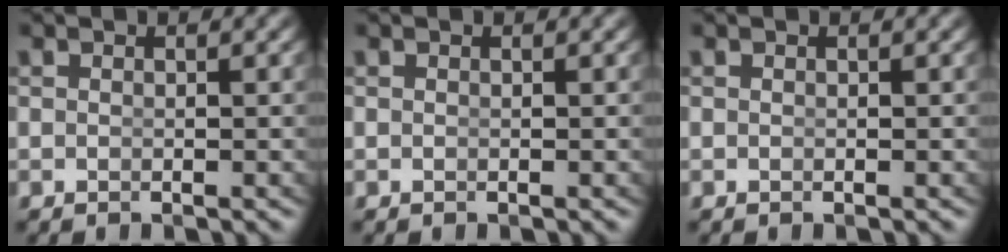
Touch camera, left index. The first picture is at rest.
{"total": 0.0}
{"total": 0.0}